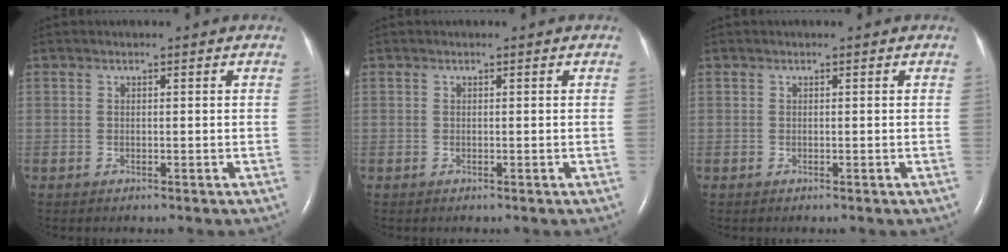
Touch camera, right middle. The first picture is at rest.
{"total": 0.0}
{"total": 0.0}